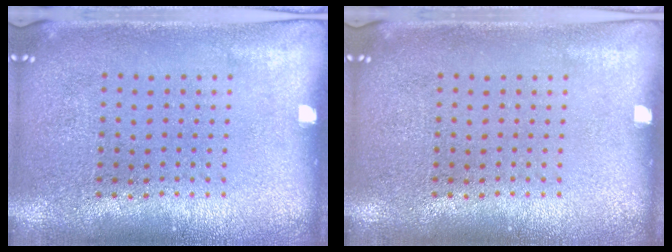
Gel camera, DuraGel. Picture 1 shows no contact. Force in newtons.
{"total": 0.0}